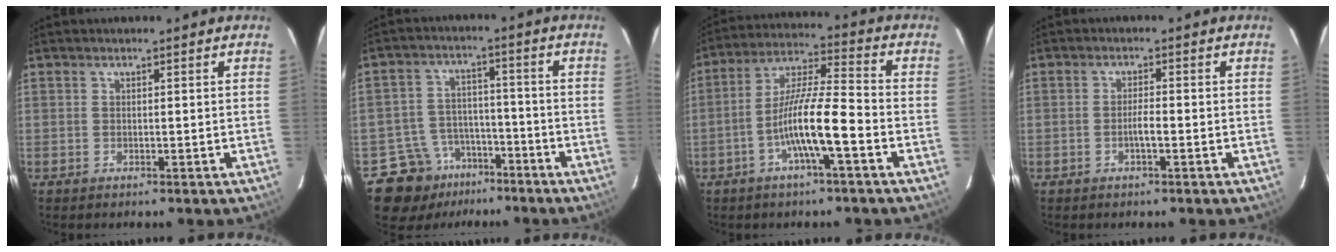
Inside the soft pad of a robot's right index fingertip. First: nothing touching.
{"total": 10.0, "force": [-6.5, 7.4, 1.2], "torque": [-0.023, 0.043, -0.096]}
{"total": 11.2, "force": [-4.0, 0.7, 10.4], "torque": [-0.199, 0.009, -0.076]}
{"total": 2.2, "force": [-0.7, 0.2, 2.0], "torque": [-0.036, 0.002, -0.014]}